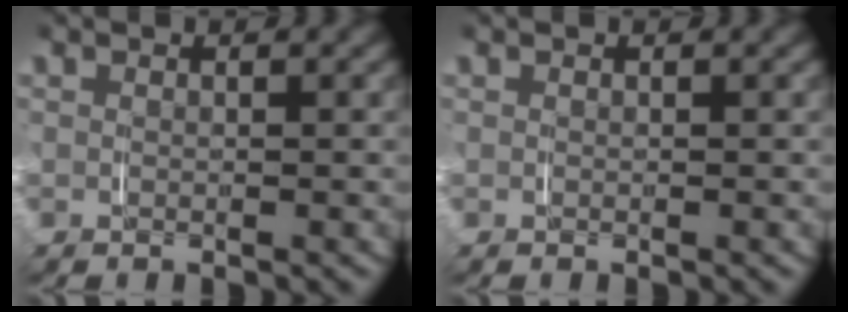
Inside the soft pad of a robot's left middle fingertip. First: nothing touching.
{"total": 0.0}